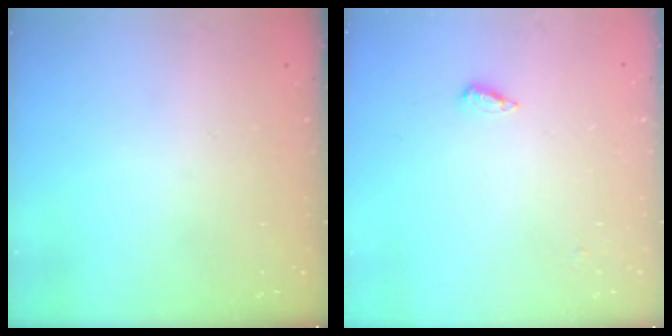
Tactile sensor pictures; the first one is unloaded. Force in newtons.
{"total": 2.2, "press": 2.2, "slide": 0.5}